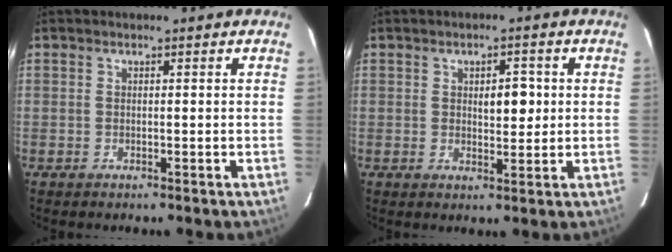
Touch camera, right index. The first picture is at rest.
{"total": 3.9, "force": [0.7, 1.8, 3.4], "torque": [-0.049, 0.002, 0.014]}